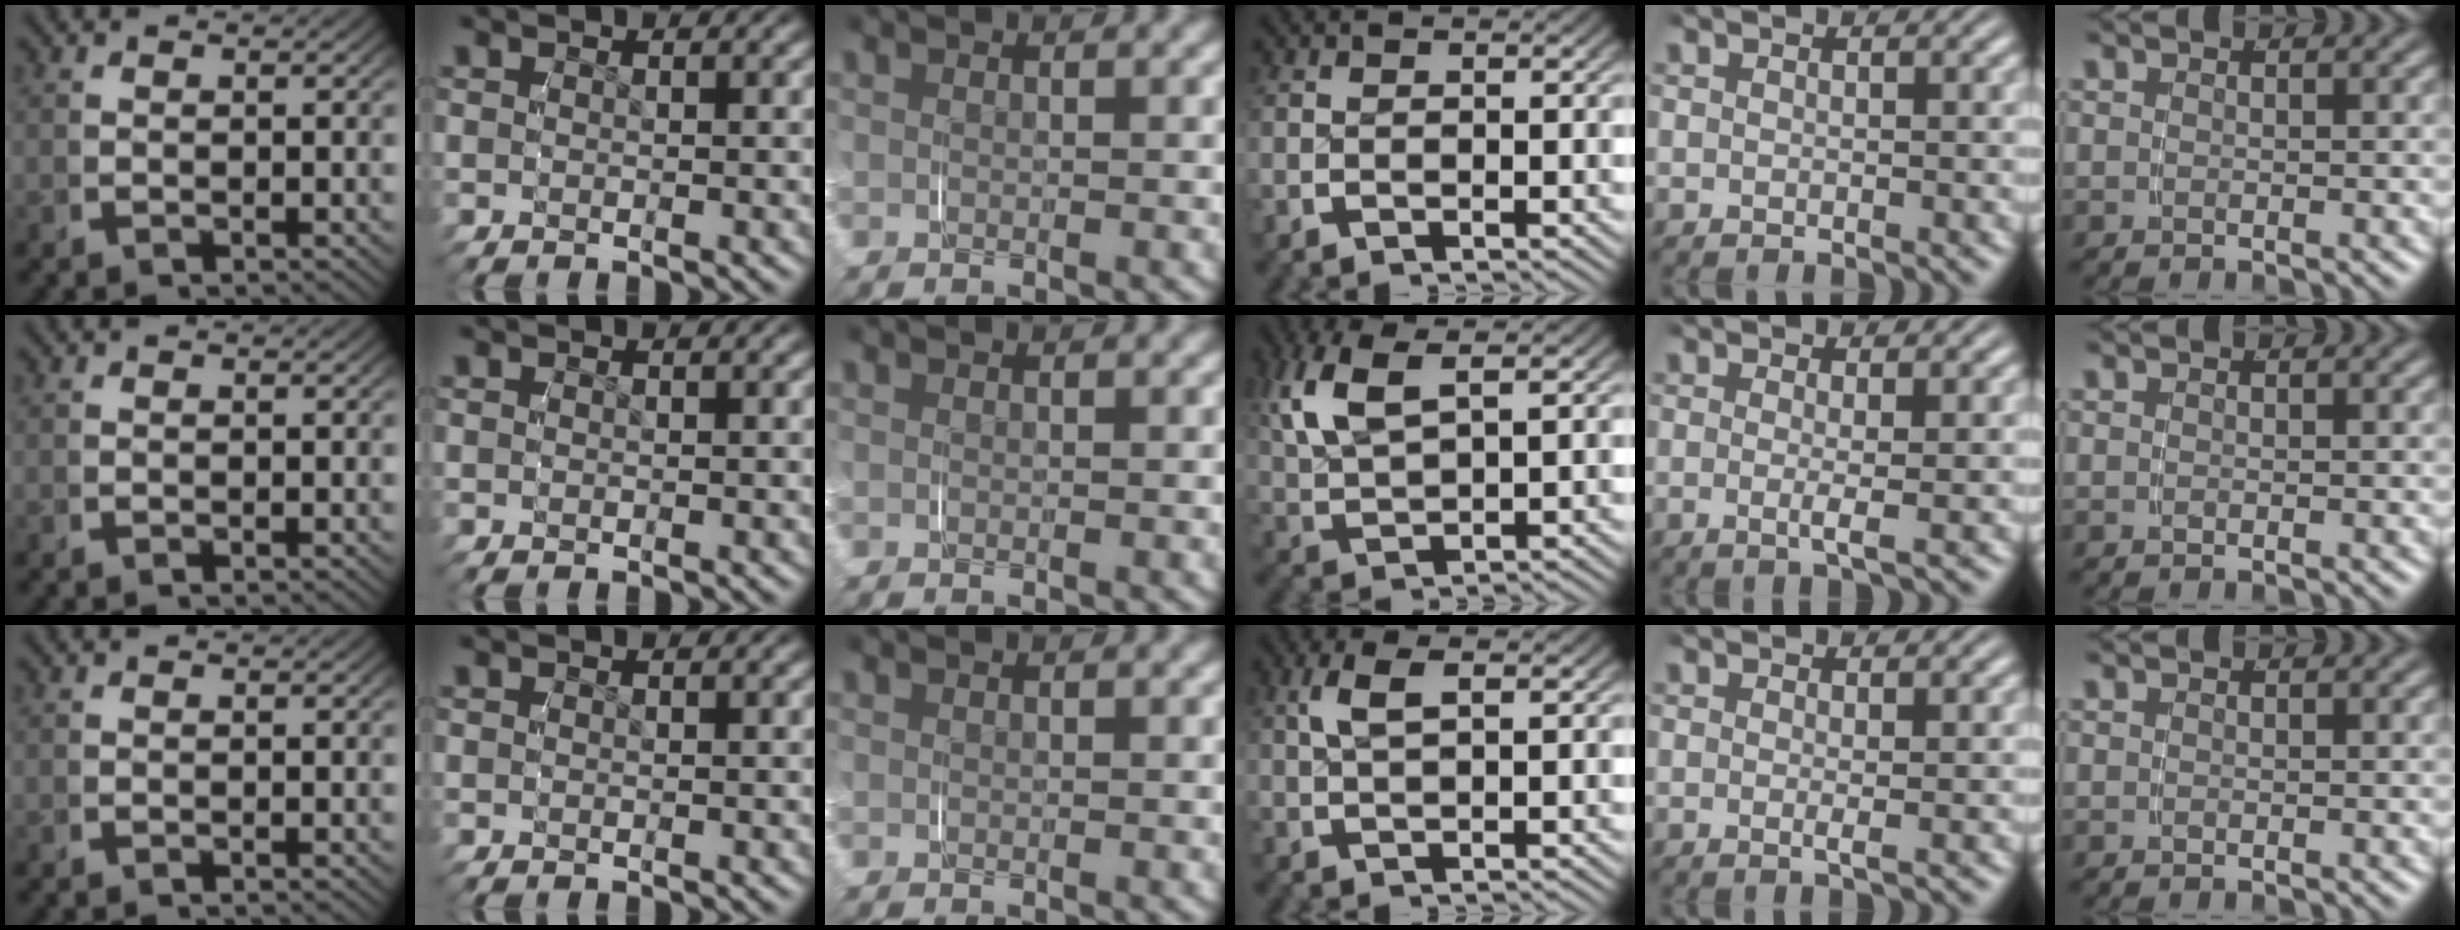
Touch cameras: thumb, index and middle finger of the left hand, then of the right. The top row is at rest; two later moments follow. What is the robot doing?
{"motion": "grasp_and_lifting", "object": "map"}